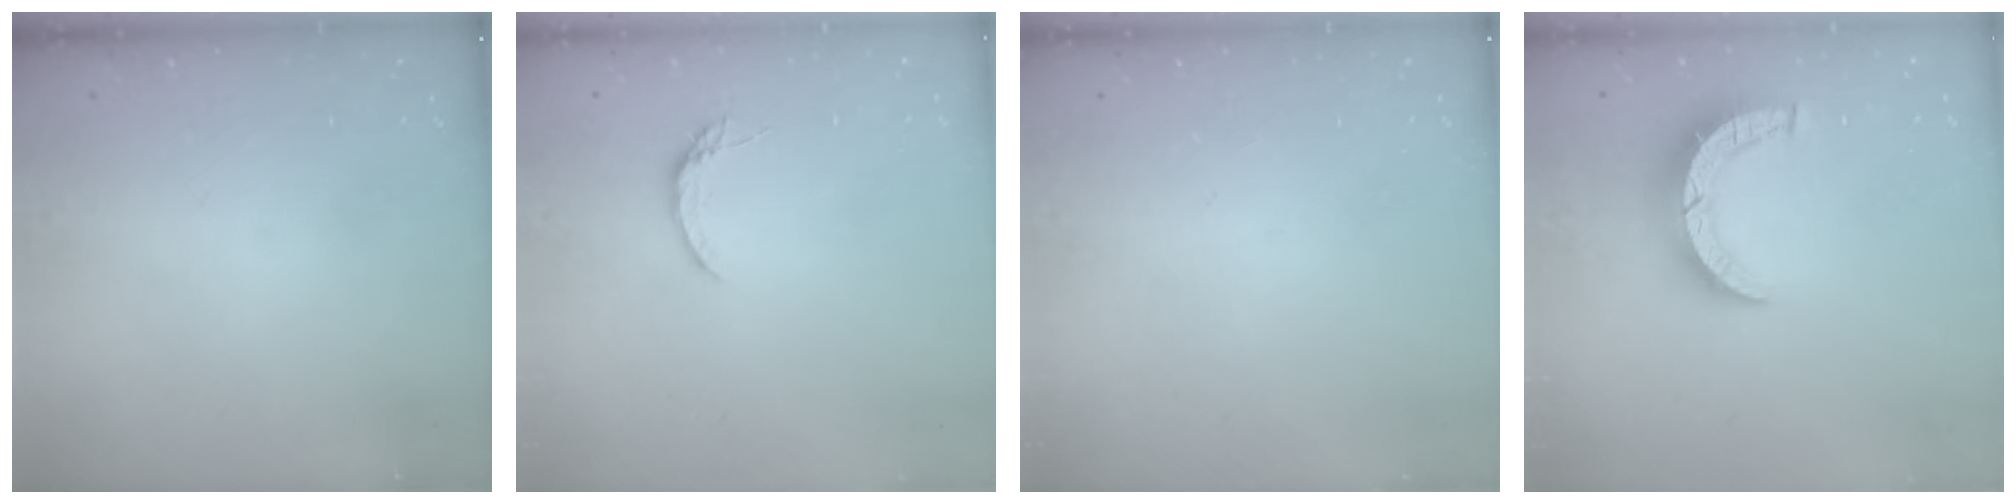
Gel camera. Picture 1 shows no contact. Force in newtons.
{"total": 4.3, "press": 4.3, "slide": 0.5}
{"total": 0.0}
{"total": 8.3, "press": 8.3, "slide": 0.6}